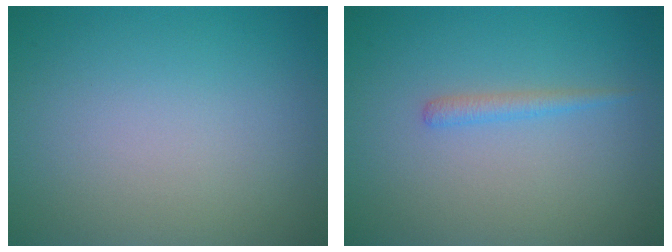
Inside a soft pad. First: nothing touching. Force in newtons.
{"total": 1.1, "press": 1.1, "slide": 0.1}